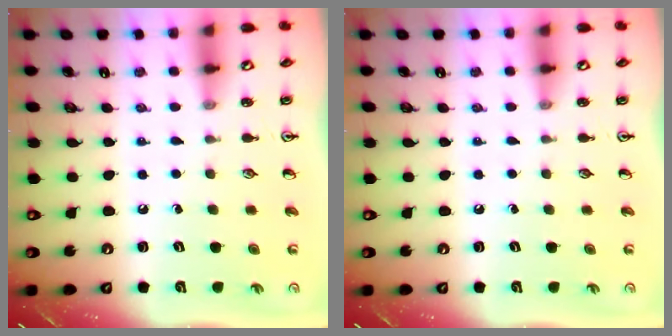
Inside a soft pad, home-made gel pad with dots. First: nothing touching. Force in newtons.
{"total": 0.0}